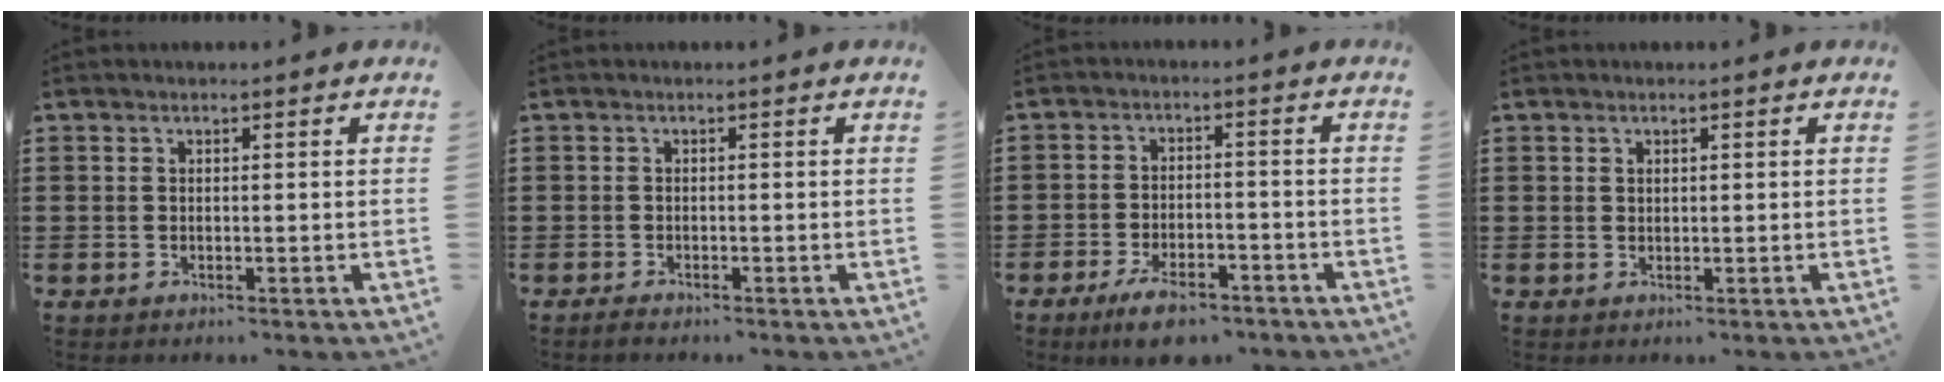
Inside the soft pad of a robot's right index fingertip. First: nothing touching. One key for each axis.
{"total": 0.7, "fx": -0.7, "fy": 0.1, "fz": 0.0, "tx": -0.001, "ty": 0.000, "tz": -0.015}
{"total": 5.2, "fx": -4.2, "fy": 1.4, "fz": 2.8, "tx": -0.049, "ty": 0.010, "tz": -0.077}
{"total": 0.7, "fx": 0.4, "fy": 0.5, "fz": 0.2, "tx": -0.005, "ty": 0.003, "tz": 0.008}